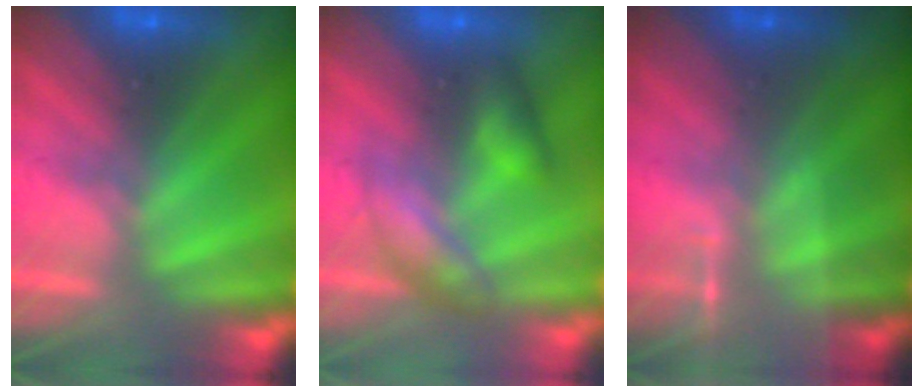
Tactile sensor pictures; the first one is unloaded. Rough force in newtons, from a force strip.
{"total": 2.5}
{"total": 1.8}